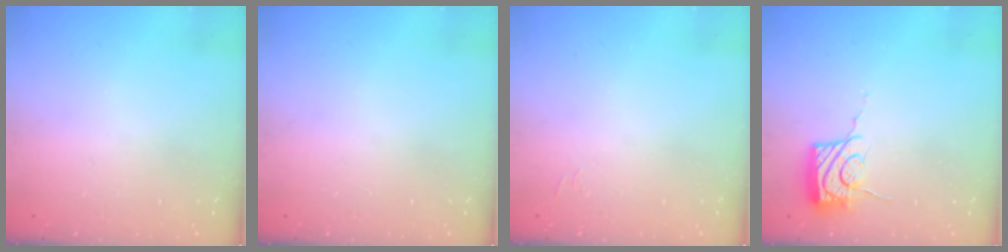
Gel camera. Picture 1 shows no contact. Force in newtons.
{"total": 0.0}
{"total": 4.5, "press": 4.4, "slide": 0.9}
{"total": 12.2, "press": 12.0, "slide": 1.8}